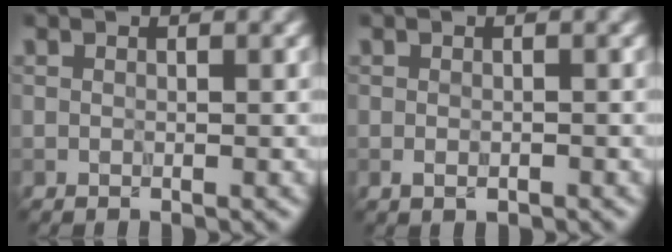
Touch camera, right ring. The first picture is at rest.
{"total": 1.0, "force": [-0.4, 0.6, 0.7], "torque": [-0.012, 0.001, -0.007]}